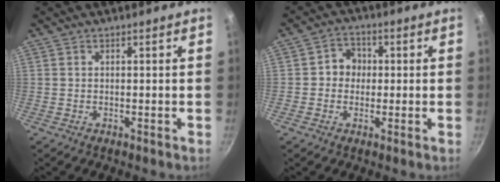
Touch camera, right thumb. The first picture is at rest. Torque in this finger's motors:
{"motor_torque": [0.32, 0.50, 0.36, 0.07, -0.04]}